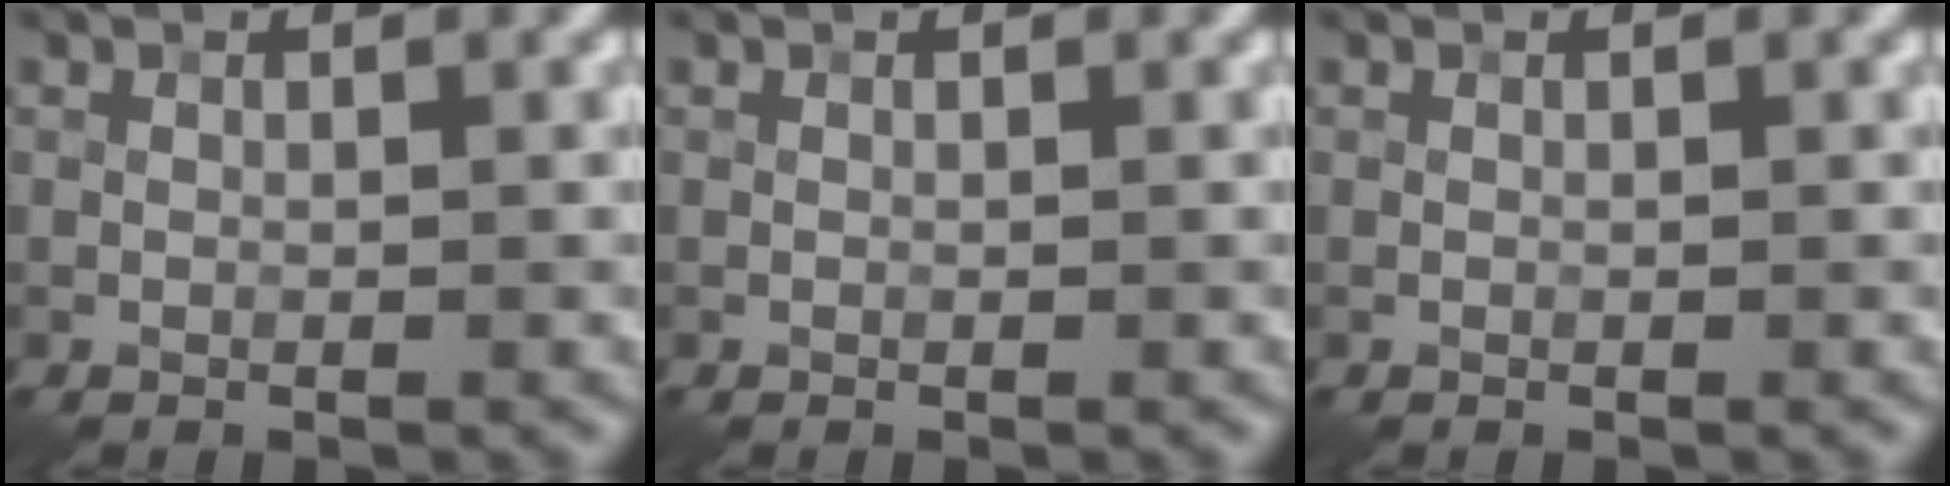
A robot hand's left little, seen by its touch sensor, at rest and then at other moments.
{"total": 0.0}
{"total": 0.0}